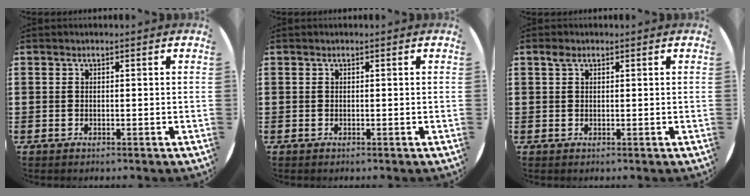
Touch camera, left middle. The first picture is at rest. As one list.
[{"total": 0.0}, {"total": 1.0, "force": [0.6, 0.6, 0.5], "torque": [-0.004, 0.002, 0.008]}]